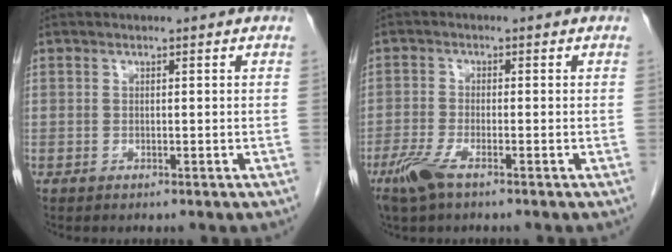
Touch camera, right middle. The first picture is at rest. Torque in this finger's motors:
{"motor_torque": [1.00, -0.58, 0.12, 0.09]}